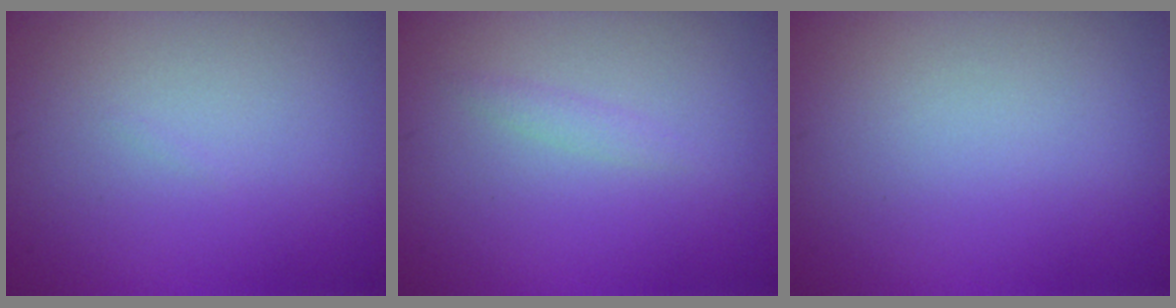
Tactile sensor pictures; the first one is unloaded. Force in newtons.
{"total": 0.8, "press": 0.8, "slide": 0.0}
{"total": 0.0}